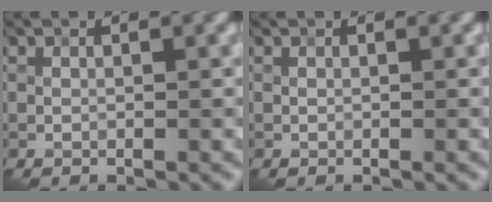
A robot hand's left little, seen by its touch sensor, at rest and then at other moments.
{"total": 0.0}